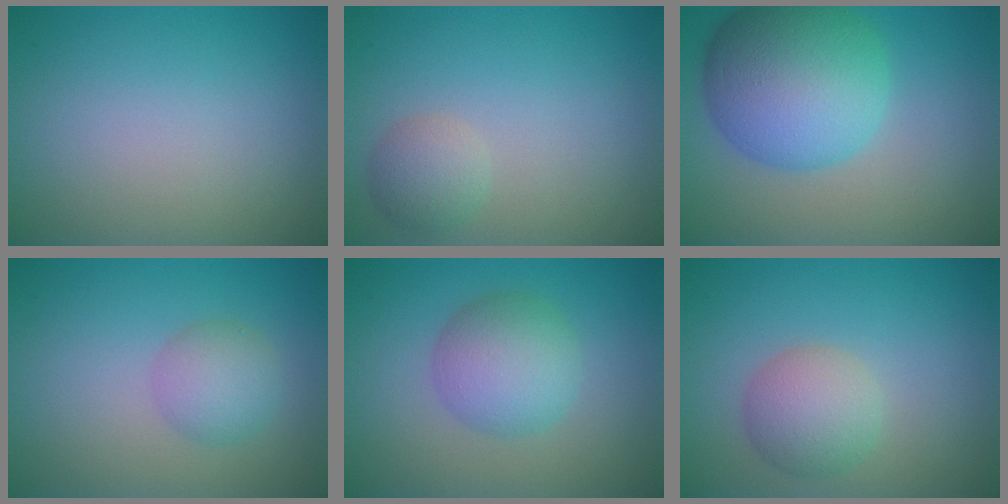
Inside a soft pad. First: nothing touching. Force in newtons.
{"total": 2.2, "press": 2.2, "slide": 0.1}
{"total": 10.6, "press": 10.6, "slide": 0.2}
{"total": 2.9, "press": 2.9, "slide": 0.1}
{"total": 4.7, "press": 4.7, "slide": 0.1}
{"total": 3.5, "press": 3.5, "slide": 0.1}